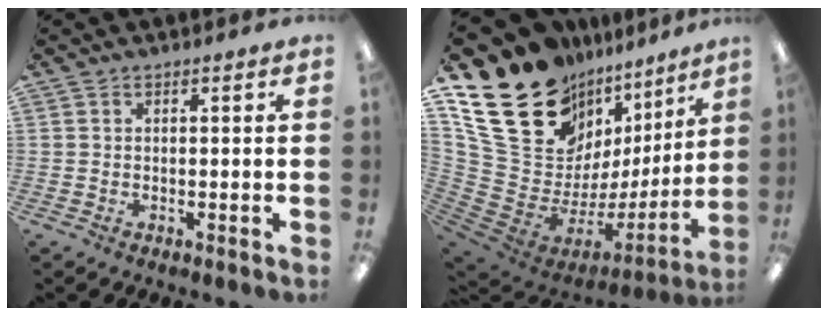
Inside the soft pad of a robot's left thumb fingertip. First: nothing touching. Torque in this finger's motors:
{"motor_torque": [2.41, 2.60, 1.53, -1.24, 0.32]}